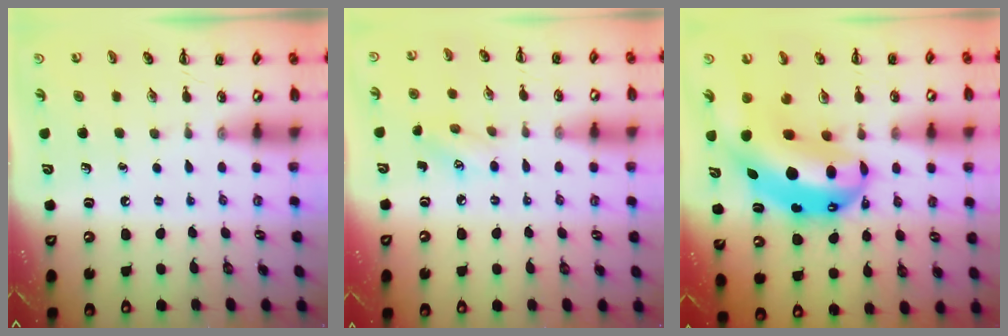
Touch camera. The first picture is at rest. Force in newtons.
{"total": 5.7, "press": 5.6, "slide": 1.2}
{"total": 14.4, "press": 14.0, "slide": 3.3}